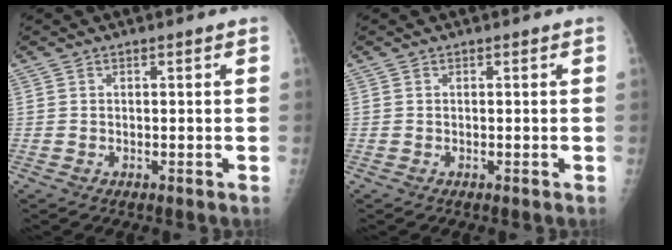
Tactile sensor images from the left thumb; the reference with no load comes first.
{"total": 0.0}